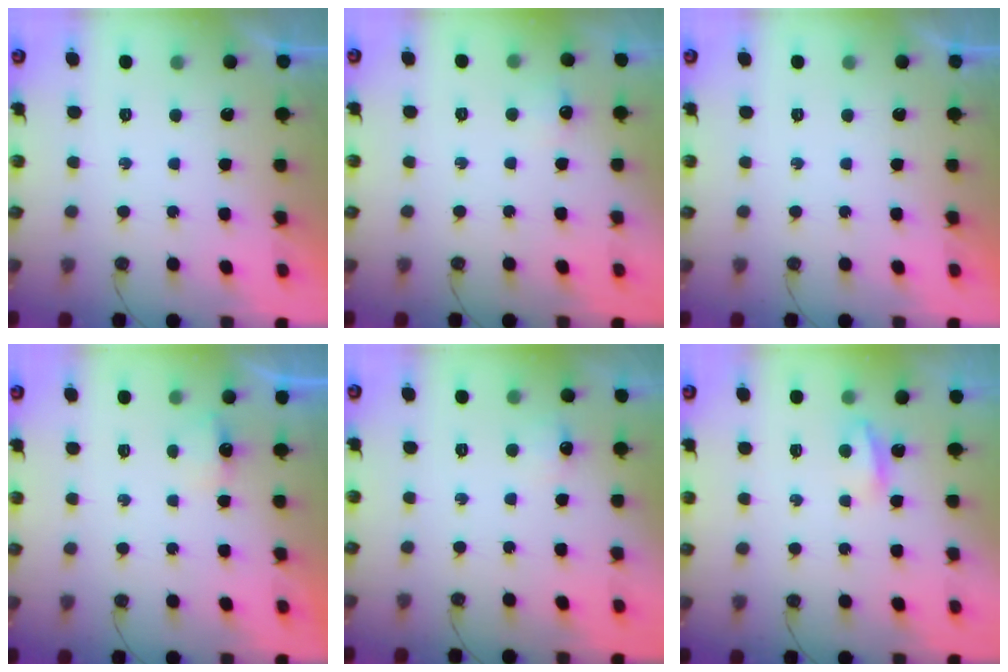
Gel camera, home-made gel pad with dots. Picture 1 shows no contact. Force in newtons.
{"total": 5.0, "press": 4.9, "slide": 0.7}
{"total": 0.0}
{"total": 2.9, "press": 2.9, "slide": 0.3}
{"total": 5.3, "press": 5.3, "slide": 0.8}
{"total": 3.9, "press": 3.9, "slide": 0.4}